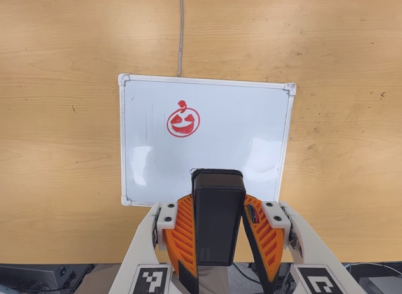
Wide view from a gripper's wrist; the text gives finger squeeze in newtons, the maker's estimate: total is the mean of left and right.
{"total": 4.6, "left": 3.7, "right": 5.4}